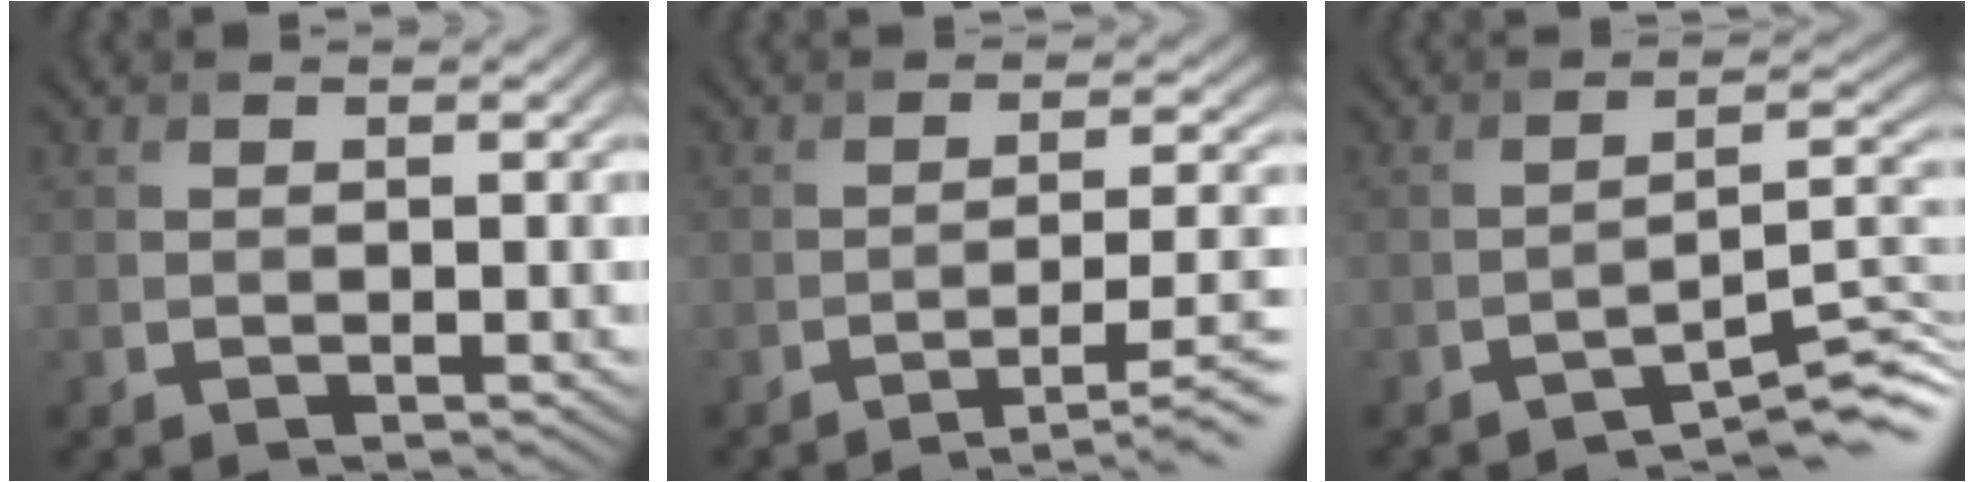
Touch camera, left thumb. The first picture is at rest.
{"total": 6.7, "force": [-4.1, 1.4, 5.1], "torque": [-0.079, -0.001, -0.058]}
{"total": 6.0, "force": [-4.7, 1.0, 3.6], "torque": [-0.052, 0.007, -0.078]}